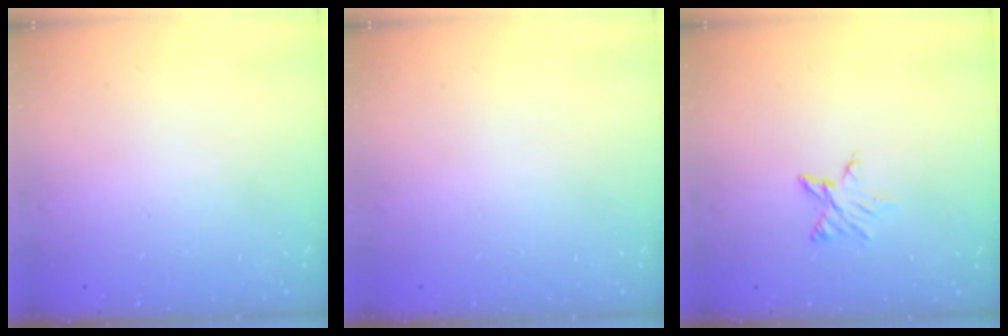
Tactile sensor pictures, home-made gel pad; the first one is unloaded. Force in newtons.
{"total": 0.0}
{"total": 4.6, "press": 4.5, "slide": 0.5}